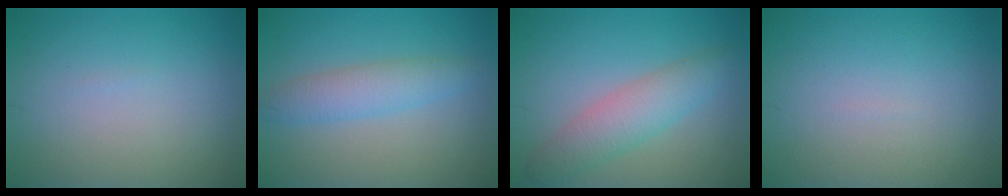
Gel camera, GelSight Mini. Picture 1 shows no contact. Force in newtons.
{"total": 3.2, "press": 3.2, "slide": 0.1}
{"total": 3.9, "press": 3.9, "slide": 0.1}
{"total": 0.0}